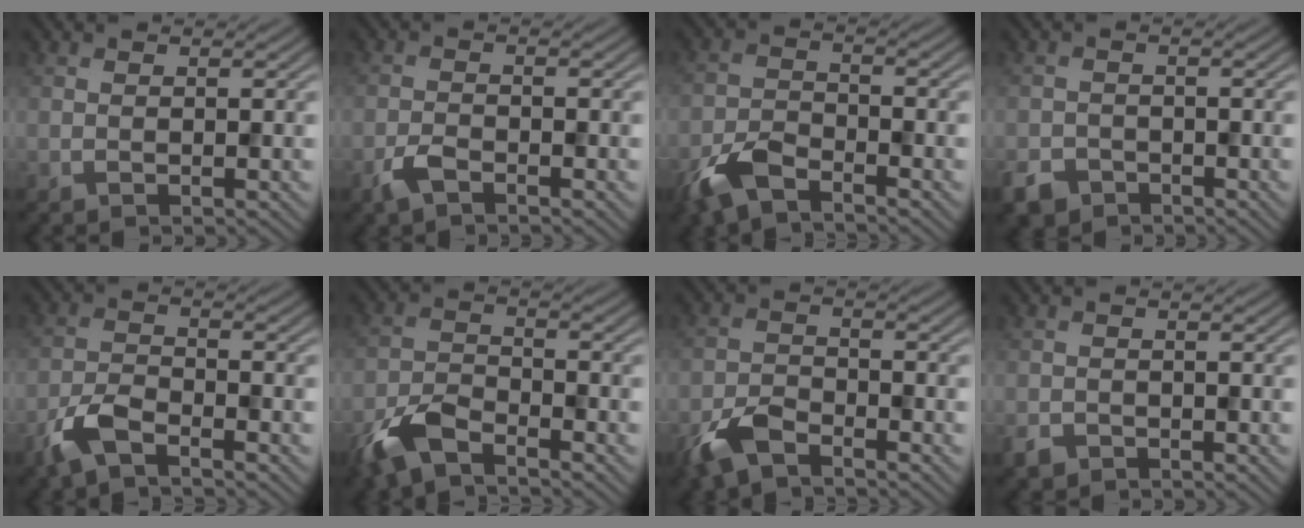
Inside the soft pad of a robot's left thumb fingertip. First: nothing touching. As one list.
[{"total": 2.6, "force": [-1.8, 1.0, 1.6], "torque": [-0.037, 0.000, -0.043]}, {"total": 5.9, "force": [-4.3, 2.3, 3.3], "torque": [-0.073, -0.004, -0.097]}, {"total": 3.2, "force": [-2.3, 2.0, 0.9], "torque": [-0.022, -0.006, -0.050]}, {"total": 5.1, "force": [-3.5, 1.8, 3.2], "torque": [-0.075, -0.005, -0.084]}, {"total": 6.7, "force": [-4.9, 2.5, 3.8], "torque": [-0.085, -0.005, -0.111]}, {"total": 5.3, "force": [-3.9, 2.1, 3.0], "torque": [-0.063, -0.005, -0.087]}, {"total": 1.6, "force": [-1.2, 1.1, 0.5], "torque": [-0.010, -0.004, -0.028]}]